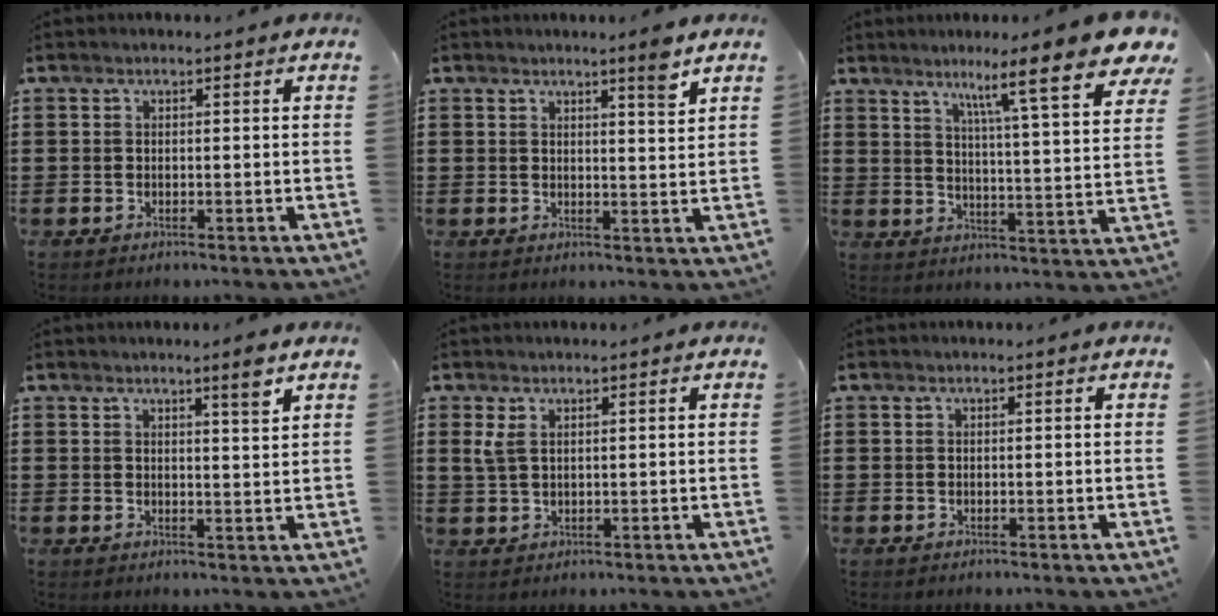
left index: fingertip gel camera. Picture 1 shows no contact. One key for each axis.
{"total": 3.9, "fx": 3.0, "fy": -0.2, "fz": 2.4, "tx": -0.039, "ty": -0.009, "tz": 0.047}
{"total": 11.5, "fx": 8.0, "fy": 0.3, "fz": 8.3, "tx": -0.143, "ty": -0.045, "tz": 0.117}
{"total": 3.4, "fx": 2.5, "fy": -0.2, "fz": 2.4, "tx": -0.036, "ty": -0.005, "tz": 0.038}
{"total": 2.3, "fx": 1.0, "fy": 1.1, "fz": 1.7, "tx": -0.047, "ty": 0.002, "tz": 0.016}
{"total": 0.0}